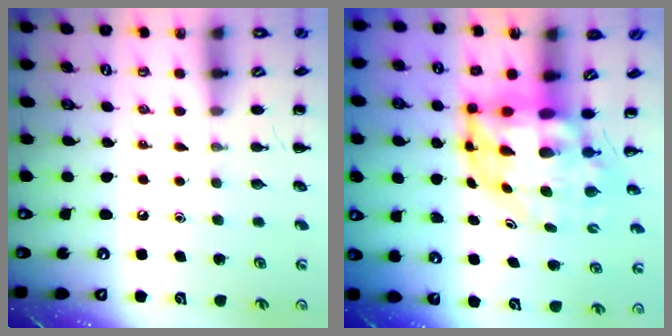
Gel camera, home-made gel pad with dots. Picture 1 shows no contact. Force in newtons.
{"total": 9.5, "press": 9.1, "slide": 2.7}